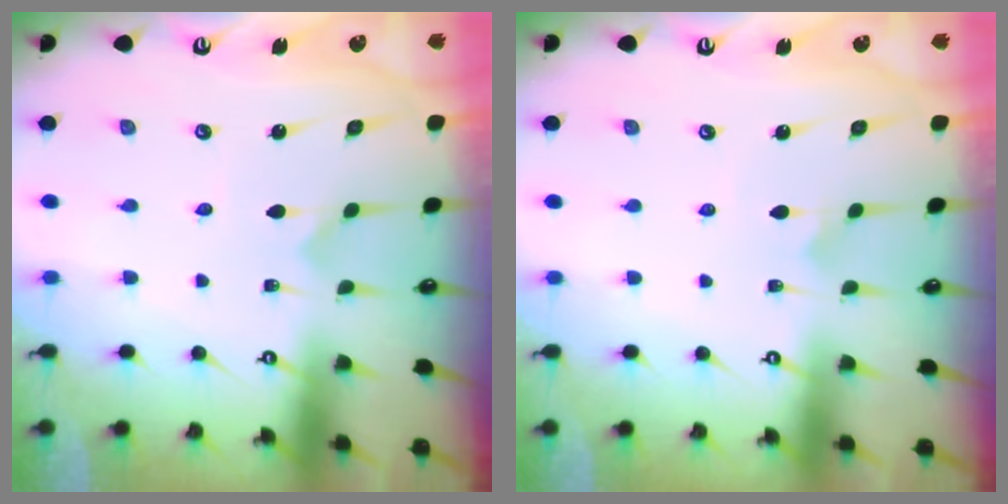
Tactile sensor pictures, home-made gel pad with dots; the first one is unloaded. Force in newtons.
{"total": 2.4, "press": 2.4, "slide": 0.2}